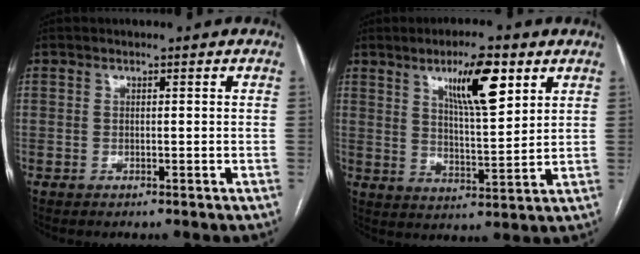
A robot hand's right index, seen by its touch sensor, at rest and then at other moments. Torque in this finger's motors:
{"motor_torque": [0.82, 0.57, 0.54, 0.09]}